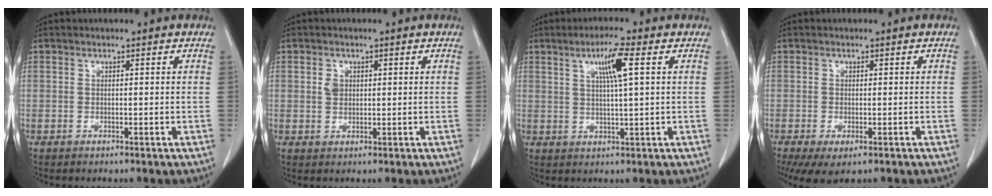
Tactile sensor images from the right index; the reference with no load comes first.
{"total": 2.0, "force": [0.5, 1.5, 1.1], "torque": [-0.021, 0.003, 0.011]}
{"total": 5.8, "force": [2.1, -0.2, 5.4], "torque": [-0.095, 0.003, 0.036]}
{"total": 5.7, "force": [-3.5, 2.1, 4.0], "torque": [-0.060, -0.017, -0.054]}